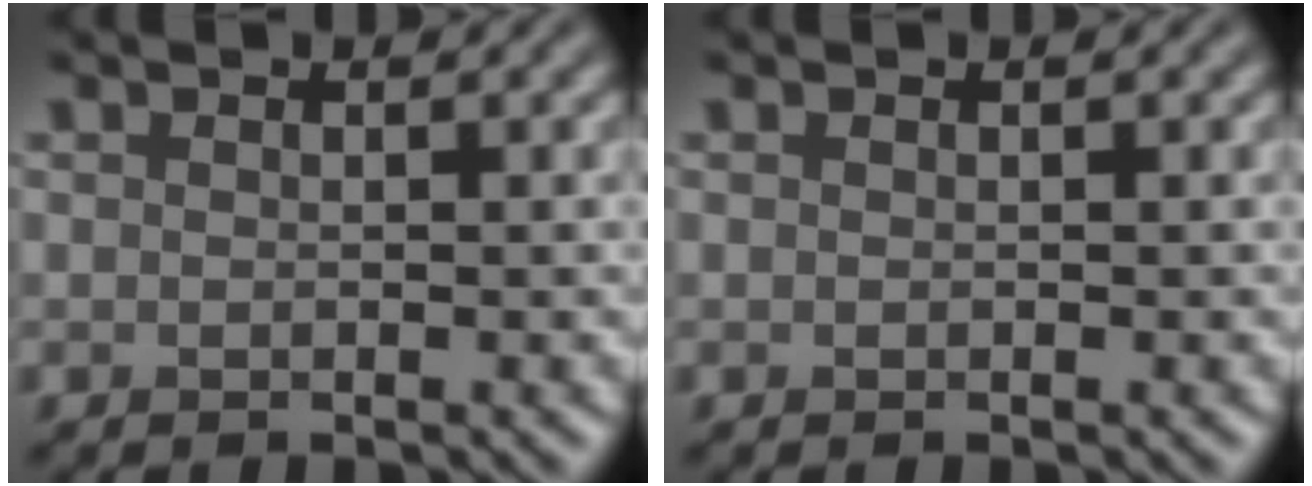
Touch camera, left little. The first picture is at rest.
{"total": 0.0}